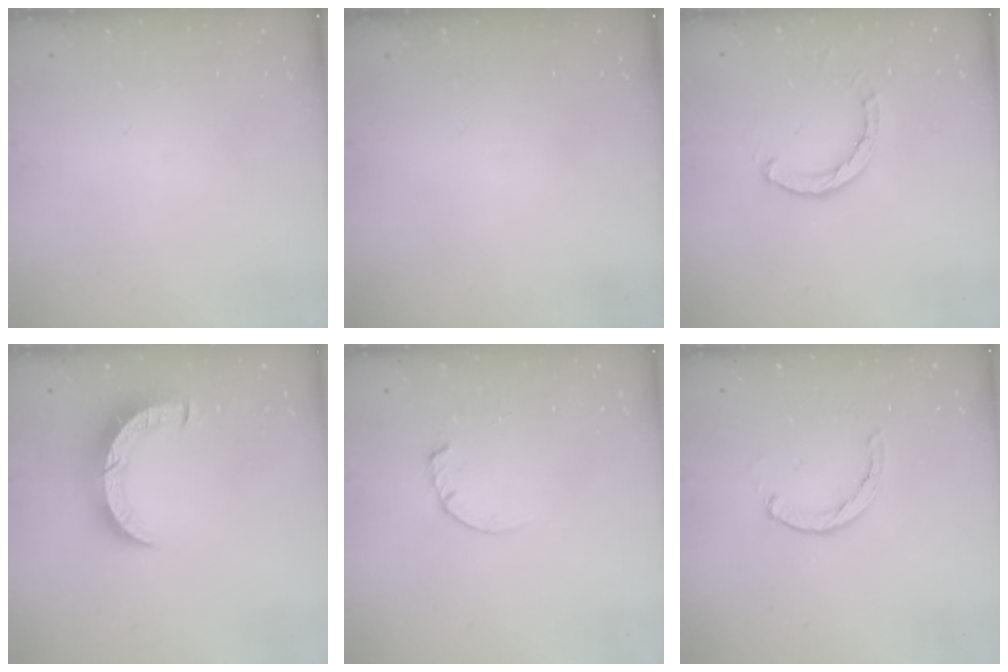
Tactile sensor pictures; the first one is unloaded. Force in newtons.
{"total": 0.0}
{"total": 2.6, "press": 2.6, "slide": 0.1}
{"total": 8.4, "press": 8.3, "slide": 1.0}
{"total": 2.4, "press": 2.4, "slide": 0.3}
{"total": 2.0, "press": 2.0, "slide": 0.4}